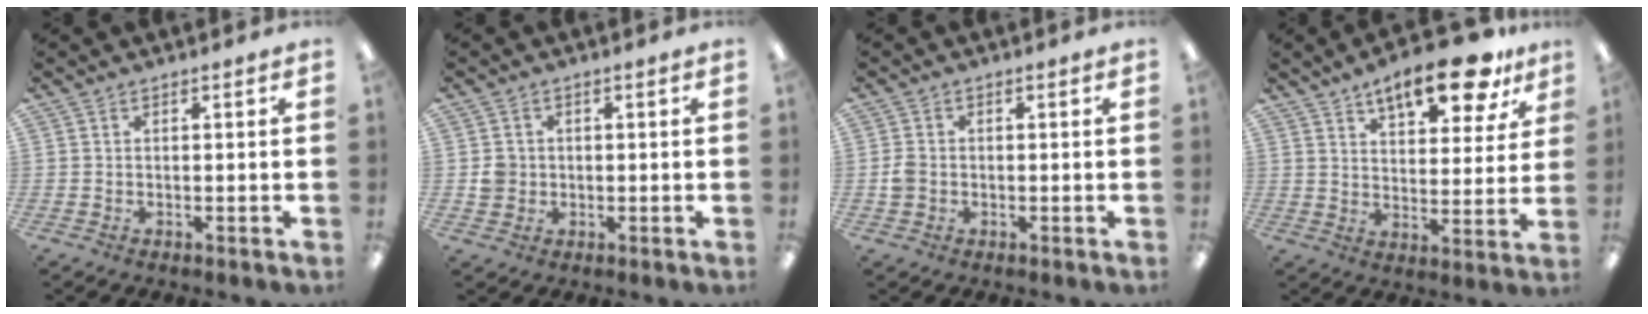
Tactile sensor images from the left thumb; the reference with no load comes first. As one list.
[{"total": 3.2, "force": [-0.1, 3.1, 0.7], "torque": [-0.008, 0.001, -0.005]}, {"total": 2.5, "force": [-0.5, 2.1, 1.3], "torque": [-0.022, 0.003, -0.010]}, {"total": 14.9, "force": [10.2, 5.6, 9.4], "torque": [-0.126, -0.051, 0.167]}]